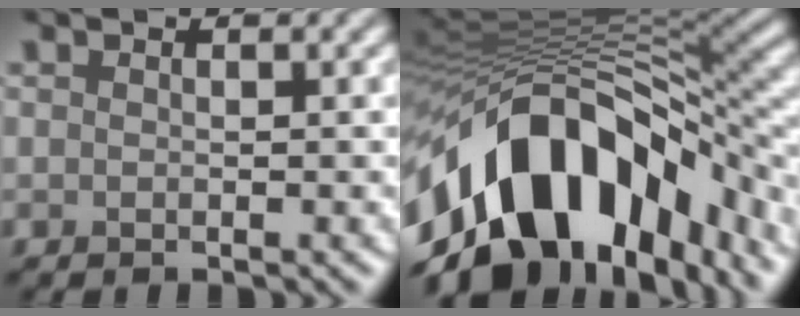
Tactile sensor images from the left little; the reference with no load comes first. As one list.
[{"total": 15.1, "force": [-7.8, 8.1, 10.1], "torque": [-0.171, 0.013, -0.129]}]